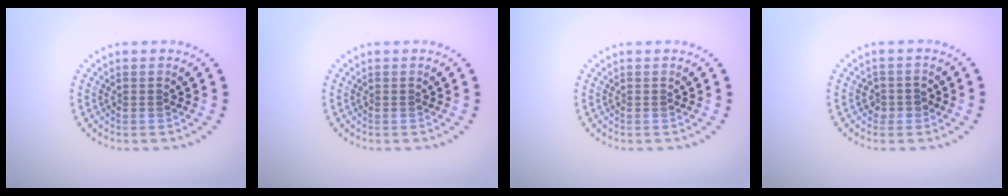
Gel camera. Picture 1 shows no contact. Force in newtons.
{"total": 0.0}
{"total": 0.0}
{"total": 1.4, "press": 1.3, "slide": 0.4}